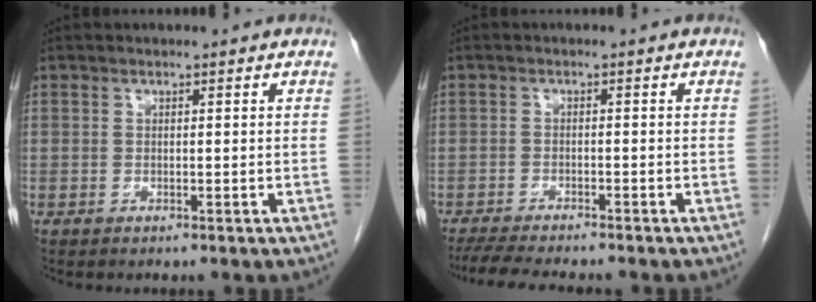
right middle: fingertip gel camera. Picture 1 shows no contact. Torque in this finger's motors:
{"motor_torque": [0.49, -0.41, 0.04, 0.02]}